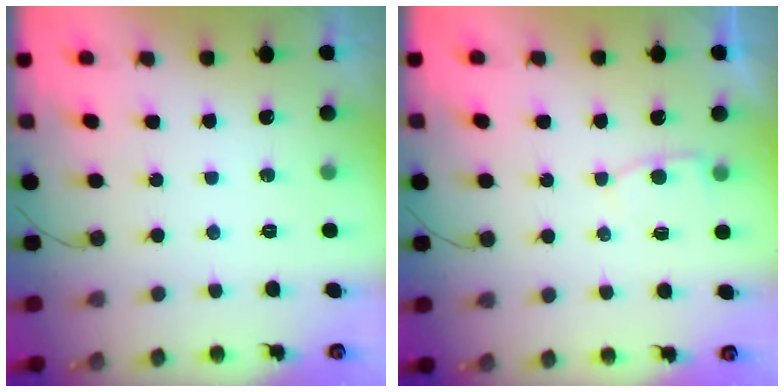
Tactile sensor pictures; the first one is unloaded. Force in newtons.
{"total": 3.8, "press": 3.7, "slide": 0.4}